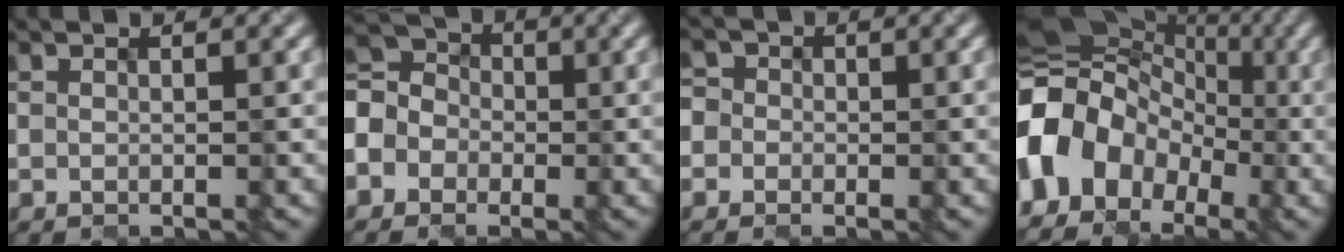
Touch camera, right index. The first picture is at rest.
{"total": 5.3, "force": [-3.0, 4.3, 0.8], "torque": [-0.040, 0.003, -0.052]}
{"total": 1.9, "force": [-0.6, 1.7, -0.2], "torque": [-0.004, 0.004, -0.008]}
{"total": 10.3, "force": [-4.2, 8.5, 4.2], "torque": [-0.098, -0.002, -0.075]}